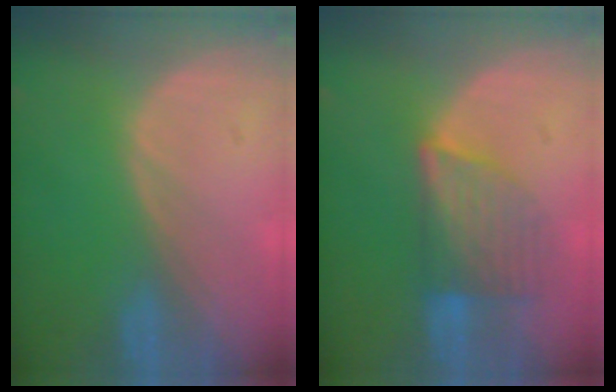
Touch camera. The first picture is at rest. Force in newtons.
{"total": 6.7, "press": 6.6, "slide": 1.3}